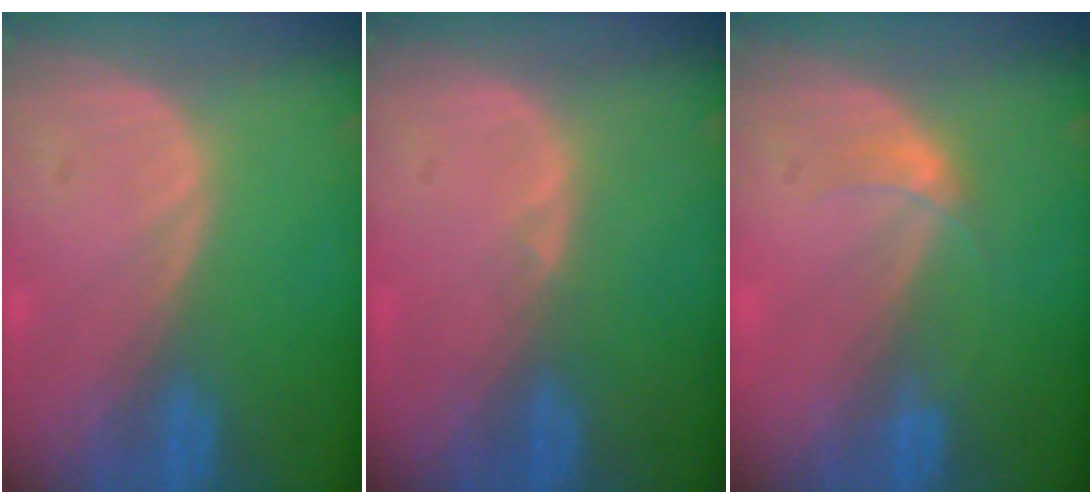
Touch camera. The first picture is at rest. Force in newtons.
{"total": 0.6, "press": 0.5, "slide": 0.3}
{"total": 1.7, "press": 1.7, "slide": 0.2}